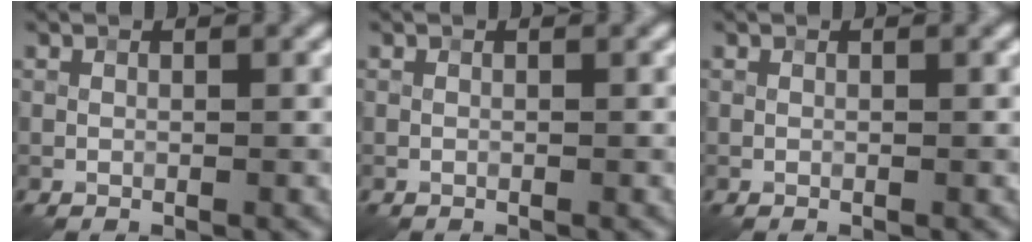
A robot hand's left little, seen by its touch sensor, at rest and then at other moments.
{"total": 0.0}
{"total": 0.0}